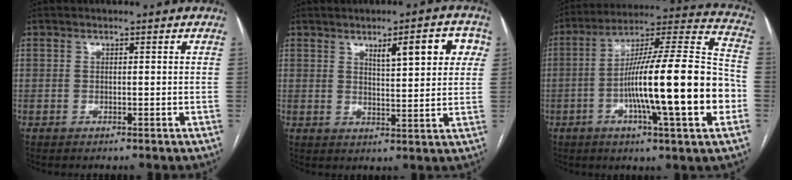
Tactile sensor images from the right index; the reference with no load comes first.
{"total": 8.1, "force": [3.4, 1.8, 7.1], "torque": [-0.098, 0.012, 0.048]}
{"total": 23.0, "force": [-5.2, 1.5, 22.4], "torque": [-0.336, 0.008, -0.084]}